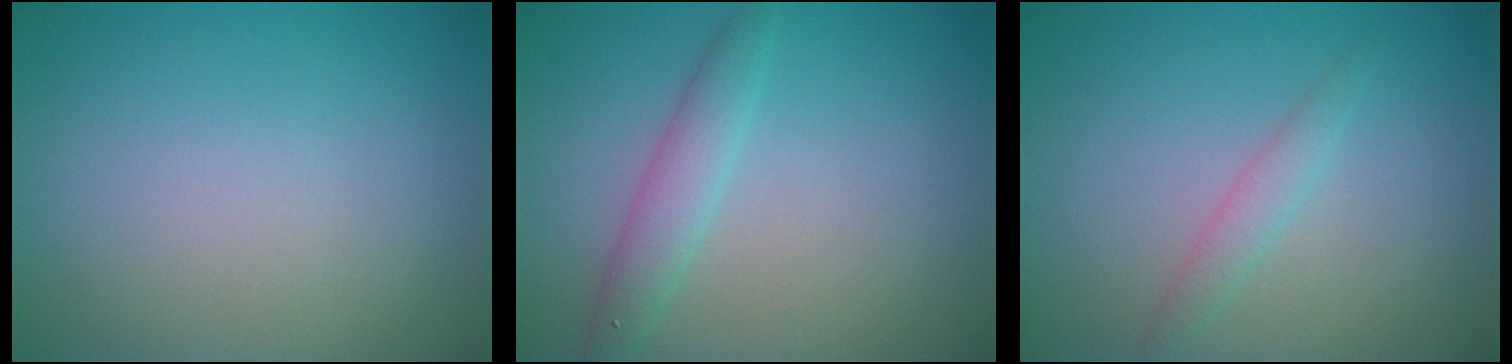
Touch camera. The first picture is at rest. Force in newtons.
{"total": 2.5, "press": 2.5, "slide": 0.2}
{"total": 1.4, "press": 1.4, "slide": 0.0}